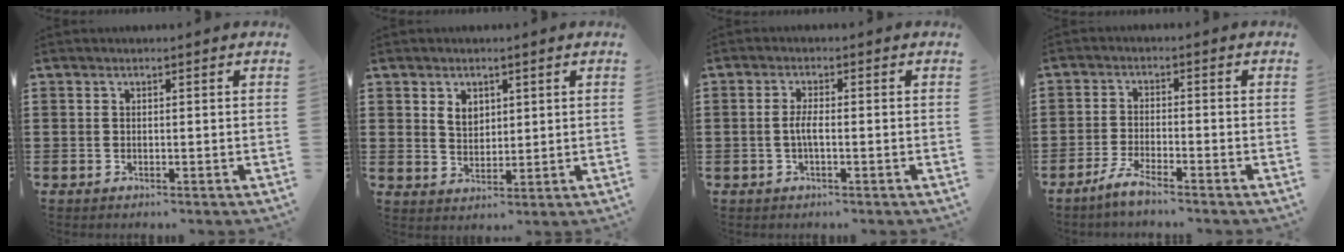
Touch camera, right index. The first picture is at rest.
{"total": 3.2, "force": [1.6, 2.3, 1.6], "torque": [-0.038, 0.009, 0.029]}
{"total": 2.7, "force": [-0.6, 0.5, 2.6], "torque": [-0.061, -0.005, -0.016]}
{"total": 3.4, "force": [-2.8, 0.0, 1.8], "torque": [-0.053, -0.005, -0.060]}